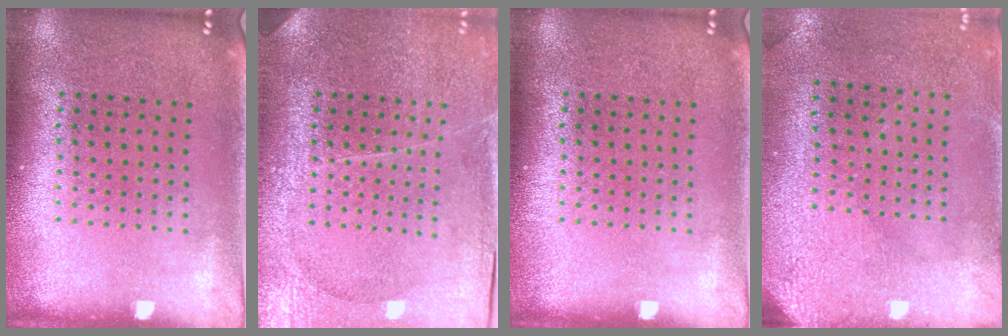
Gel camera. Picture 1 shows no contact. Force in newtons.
{"total": 3.8, "press": 3.5, "slide": 1.5}
{"total": 0.0}
{"total": 3.0, "press": 2.4, "slide": 1.7}